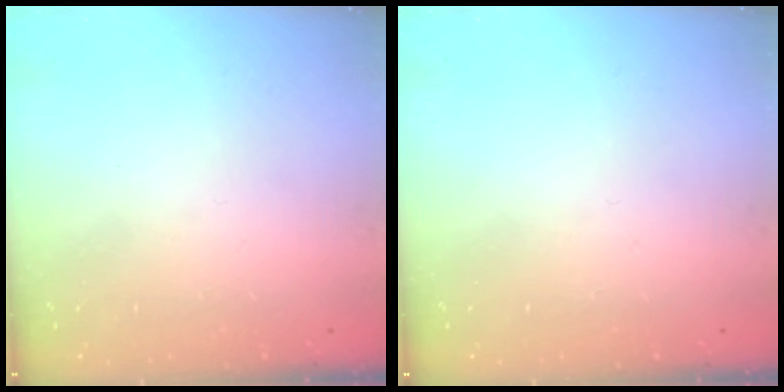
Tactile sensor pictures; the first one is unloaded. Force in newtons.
{"total": 0.0}